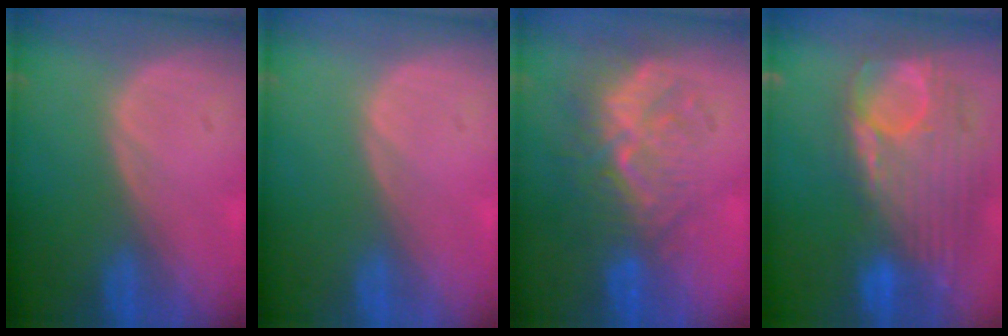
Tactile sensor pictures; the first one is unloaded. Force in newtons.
{"total": 0.0}
{"total": 9.8, "press": 8.5, "slide": 4.8}
{"total": 12.7, "press": 10.7, "slide": 6.9}